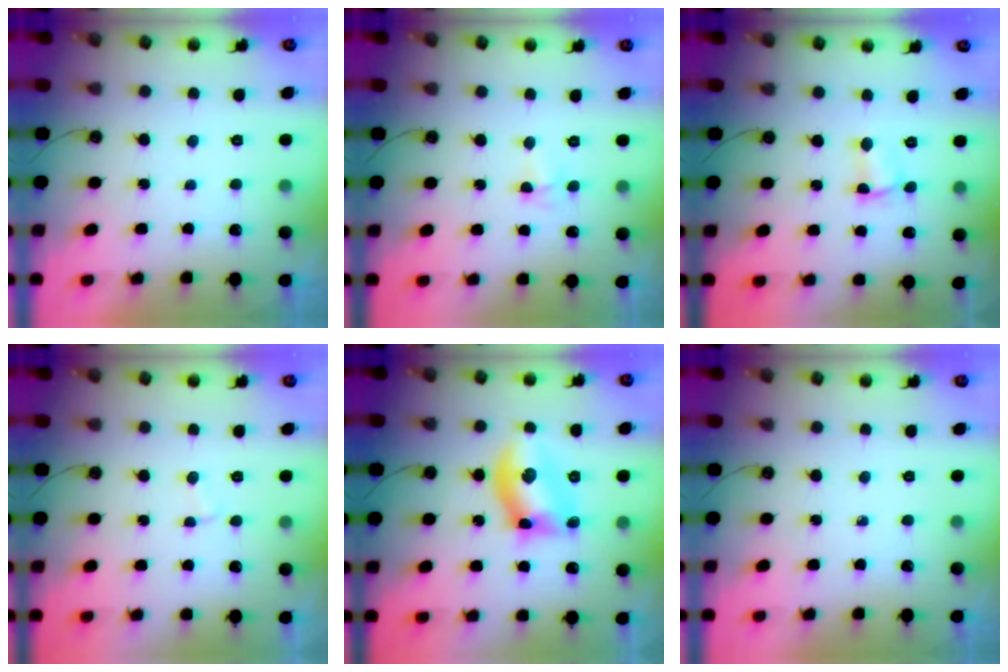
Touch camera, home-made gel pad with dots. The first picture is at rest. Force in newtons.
{"total": 5.4, "press": 4.5, "slide": 3.0}
{"total": 1.8, "press": 1.7, "slide": 0.5}
{"total": 2.3, "press": 2.3, "slide": 0.3}
{"total": 10.3, "press": 10.3, "slide": 0.6}
{"total": 0.0}